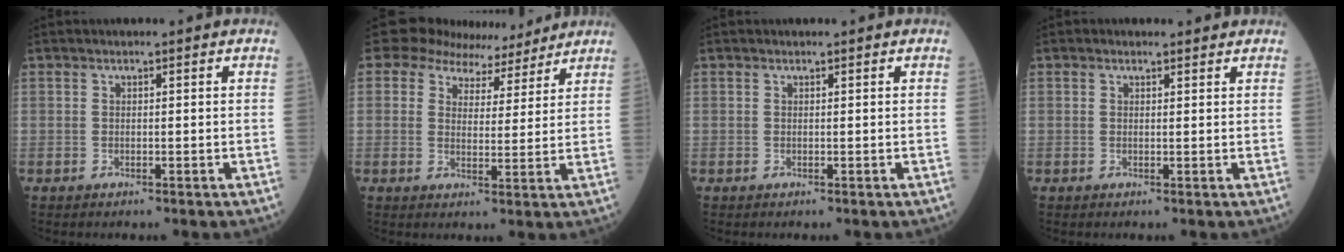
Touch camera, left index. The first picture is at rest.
{"total": 8.6, "force": [7.6, 4.0, 0.6], "torque": [-0.002, 0.011, 0.095]}
{"total": 0.0}
{"total": 1.1, "force": [1.0, 0.5, 0.2], "torque": [-0.011, 0.005, 0.010]}